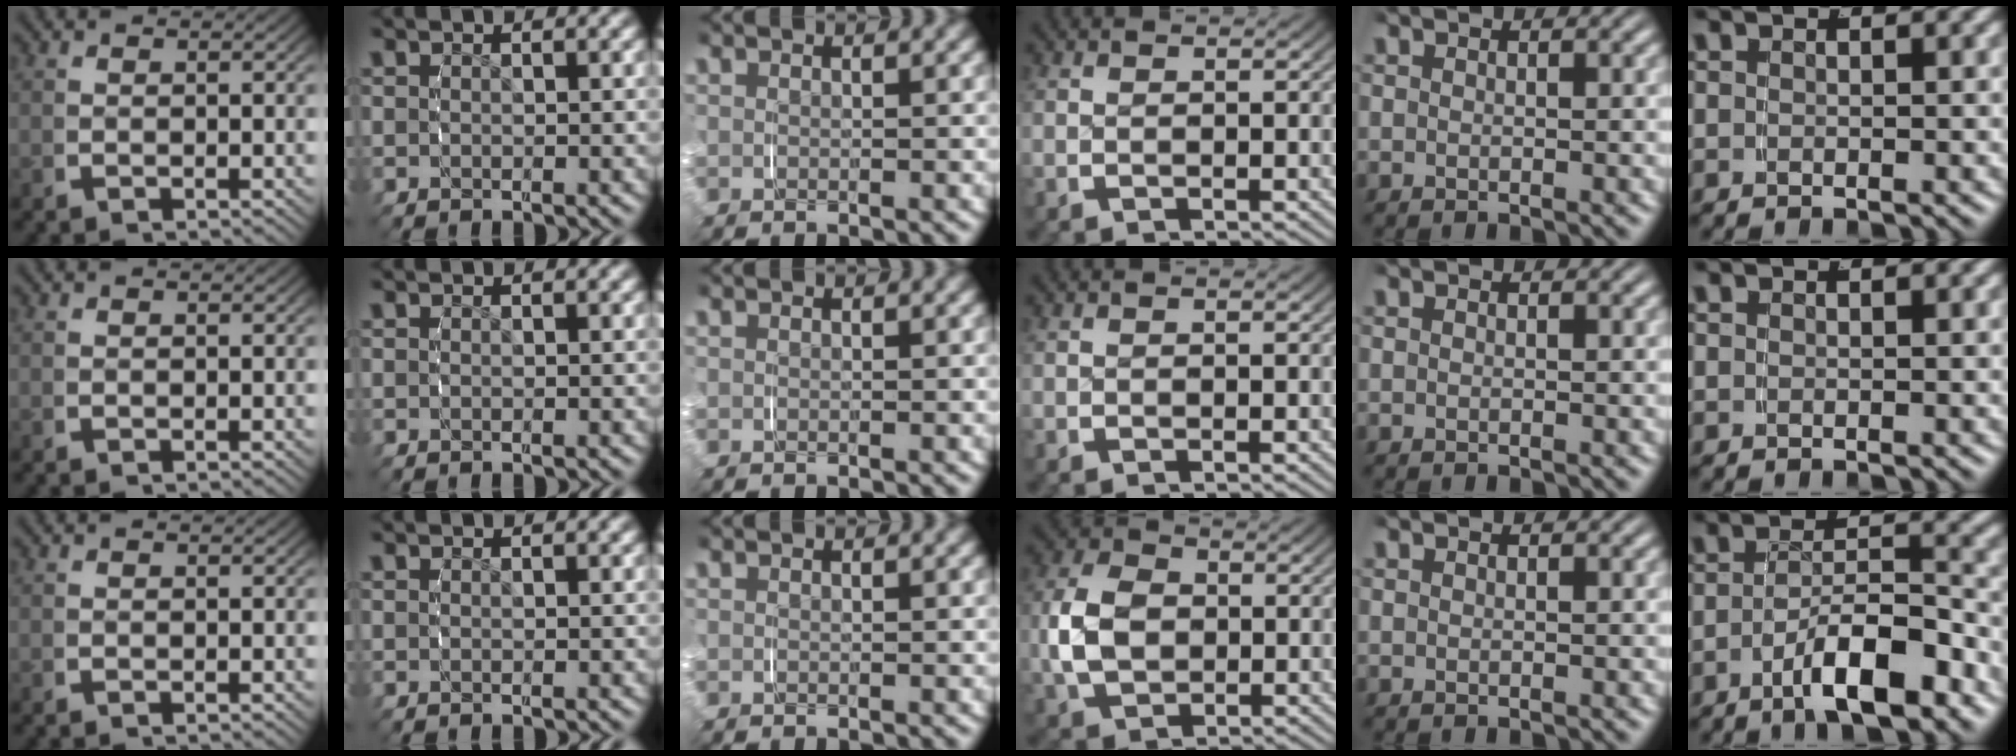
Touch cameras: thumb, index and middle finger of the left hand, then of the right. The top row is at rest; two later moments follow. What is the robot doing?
{"motion": "grasp_and_lifting", "object": "ribbon"}